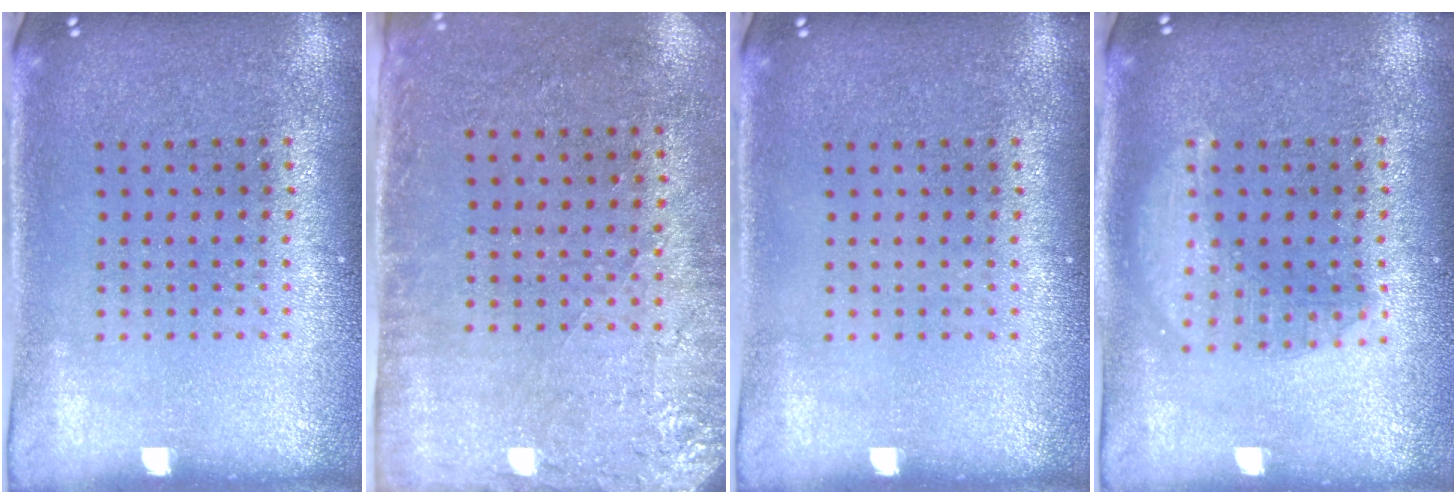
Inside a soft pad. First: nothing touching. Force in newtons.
{"total": 2.8, "press": 2.3, "slide": 1.6}
{"total": 0.0}
{"total": 1.4, "press": 1.4, "slide": 0.1}